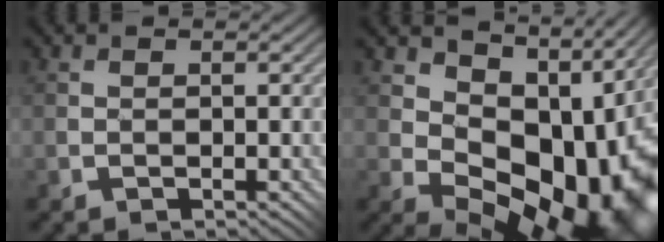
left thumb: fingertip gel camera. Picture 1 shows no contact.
{"total": 13.4, "force": [3.1, 8.5, 9.9], "torque": [-0.128, -0.009, 0.076]}